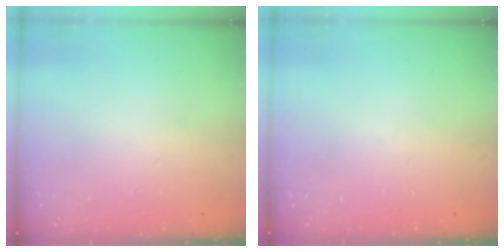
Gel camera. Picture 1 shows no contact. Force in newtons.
{"total": 0.0}